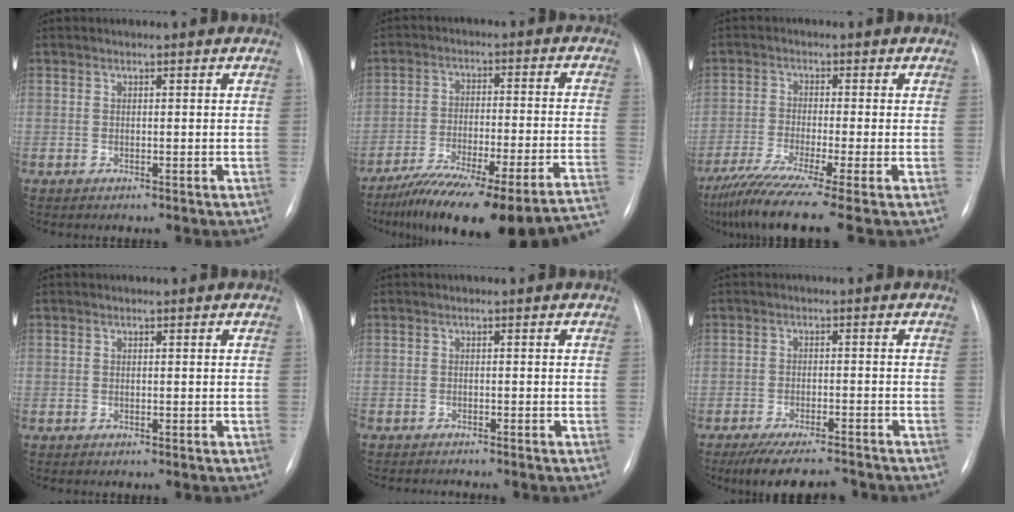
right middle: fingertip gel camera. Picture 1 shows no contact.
{"total": 25.4, "force": [-20.3, 1.5, 15.2], "torque": [-0.160, -0.013, -0.285]}
{"total": 10.7, "force": [-7.6, -1.4, 7.4], "torque": [-0.129, -0.037, -0.125]}
{"total": 0.0}
{"total": 1.8, "force": [-1.7, -0.3, 0.3], "torque": [-0.006, -0.006, -0.027]}
{"total": 9.2, "force": [-8.3, 1.2, 3.8], "torque": [-0.061, -0.011, -0.122]}